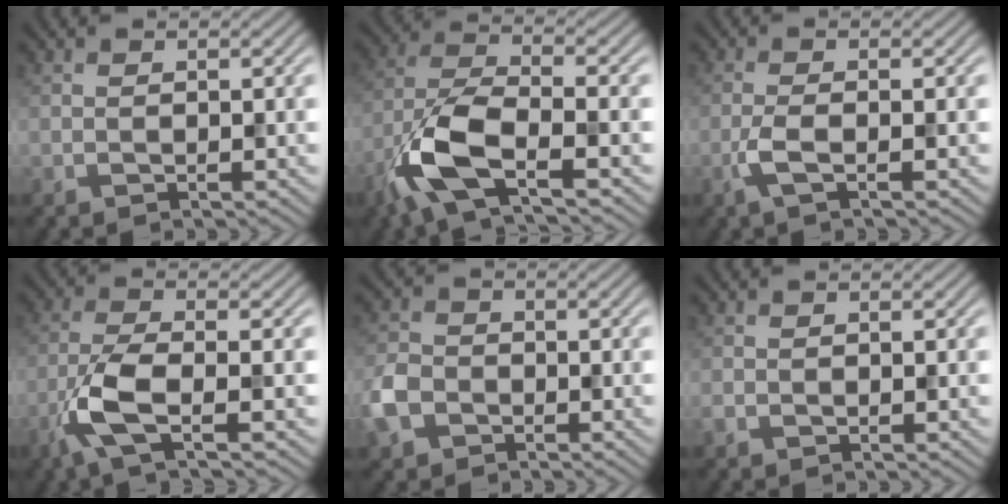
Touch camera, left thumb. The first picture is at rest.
{"total": 9.9, "force": [-4.8, 3.7, 7.9], "torque": [-0.173, -0.004, -0.108]}
{"total": 2.8, "force": [-1.1, 0.6, 2.5], "torque": [-0.057, 0.003, -0.030]}
{"total": 6.5, "force": [-2.7, 1.7, 5.6], "torque": [-0.126, 0.000, -0.067]}
{"total": 4.6, "force": [-2.2, 3.5, 2.1], "torque": [-0.059, -0.003, -0.056]}
{"total": 0.8, "force": [-0.4, 0.6, 0.3], "torque": [-0.009, -0.003, -0.009]}